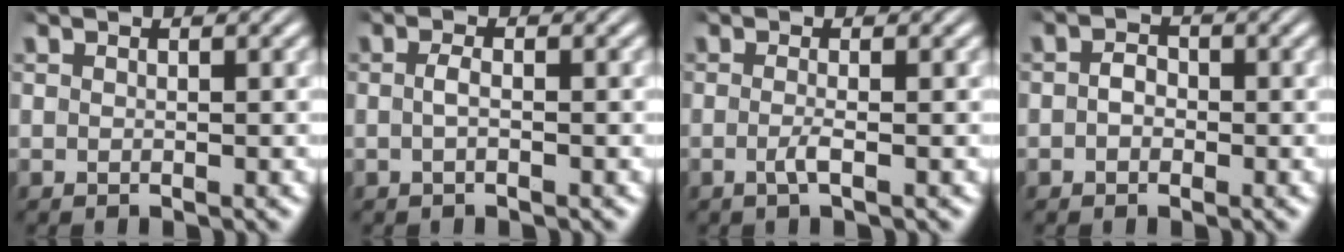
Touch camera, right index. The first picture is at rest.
{"total": 1.1, "force": [-0.6, -0.1, 1.0], "torque": [-0.025, -0.008, -0.006]}
{"total": 1.4, "force": [-0.8, -0.2, 1.1], "torque": [-0.024, -0.009, -0.015]}
{"total": 1.5, "force": [-0.5, 1.2, 0.8], "torque": [-0.019, -0.010, -0.008]}